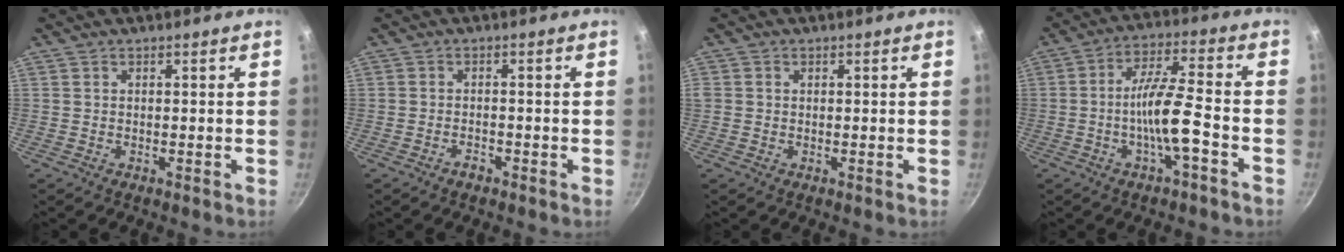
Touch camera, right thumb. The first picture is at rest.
{"total": 1.5, "force": [-1.2, 0.6, 0.7], "torque": [-0.011, 0.014, -0.020]}
{"total": 1.0, "force": [0.2, 0.9, 0.3], "torque": [-0.003, 0.001, 0.000]}
{"total": 10.0, "force": [-3.5, 1.9, 9.1], "torque": [-0.167, 0.032, -0.067]}